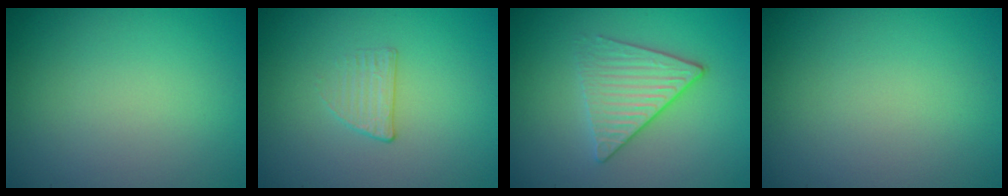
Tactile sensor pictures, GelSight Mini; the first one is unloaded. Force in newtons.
{"total": 1.2, "press": 0.6, "slide": 1.0}
{"total": 3.7, "press": 3.1, "slide": 2.0}
{"total": 0.0}